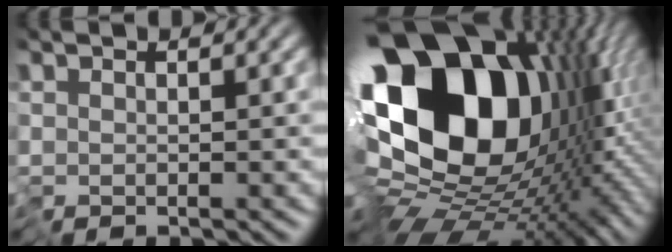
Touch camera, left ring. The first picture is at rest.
{"total": 20.1, "force": [2.6, 13.8, 14.4], "torque": [-0.276, -0.020, 0.066]}